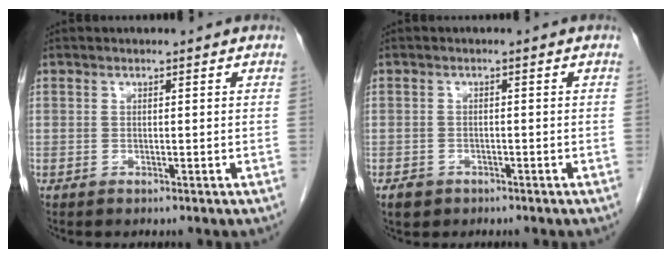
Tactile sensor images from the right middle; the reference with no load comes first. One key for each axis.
{"total": 2.0, "fx": -1.2, "fy": 1.5, "fz": 0.6, "tx": -0.014, "ty": 0.002, "tz": -0.014}